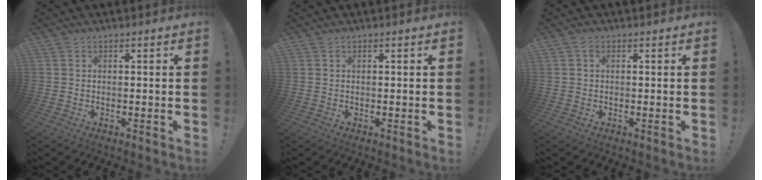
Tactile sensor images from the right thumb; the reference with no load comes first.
{"total": 0.0}
{"total": 1.0, "force": [0.2, 0.7, 0.6], "torque": [-0.014, 0.002, 0.003]}